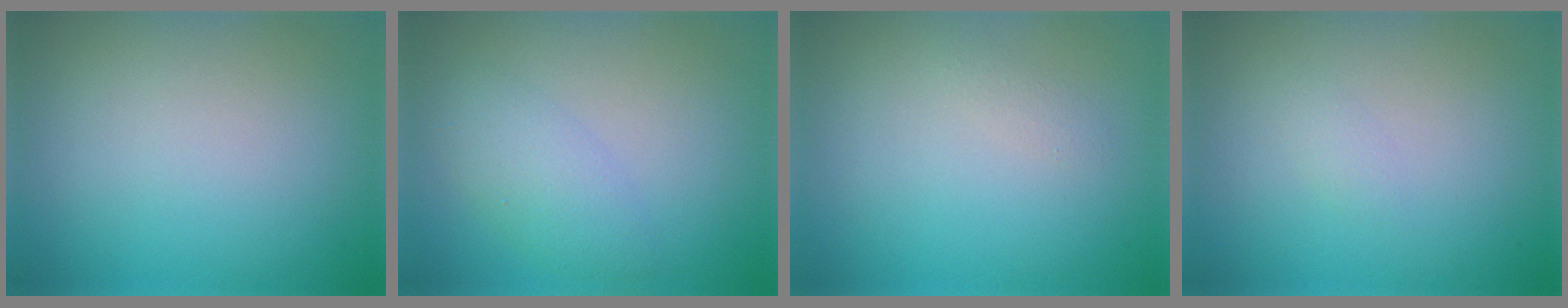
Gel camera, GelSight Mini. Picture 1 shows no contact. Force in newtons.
{"total": 2.8, "press": 2.8, "slide": 0.1}
{"total": 0.7, "press": 0.7, "slide": 0.1}
{"total": 0.7, "press": 0.7, "slide": 0.1}